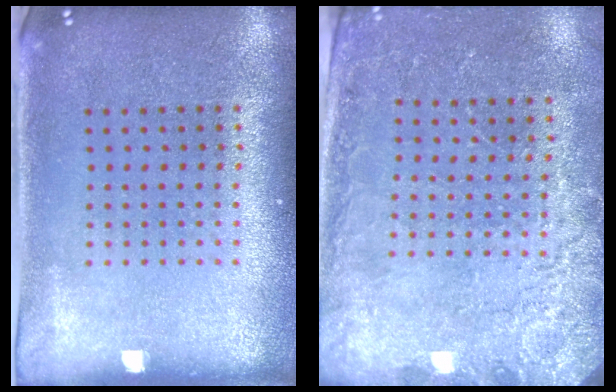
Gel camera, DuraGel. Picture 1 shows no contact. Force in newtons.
{"total": 2.5, "press": 2.4, "slide": 0.9}